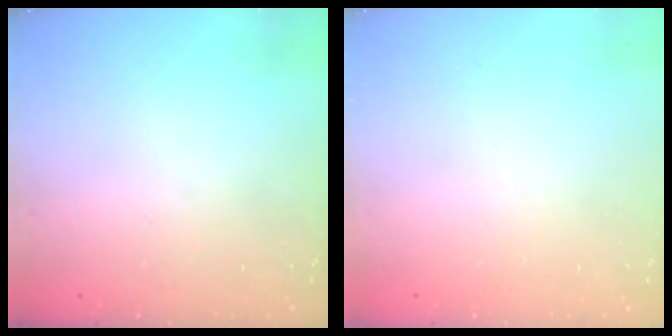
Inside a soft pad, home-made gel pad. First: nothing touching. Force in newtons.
{"total": 0.0}